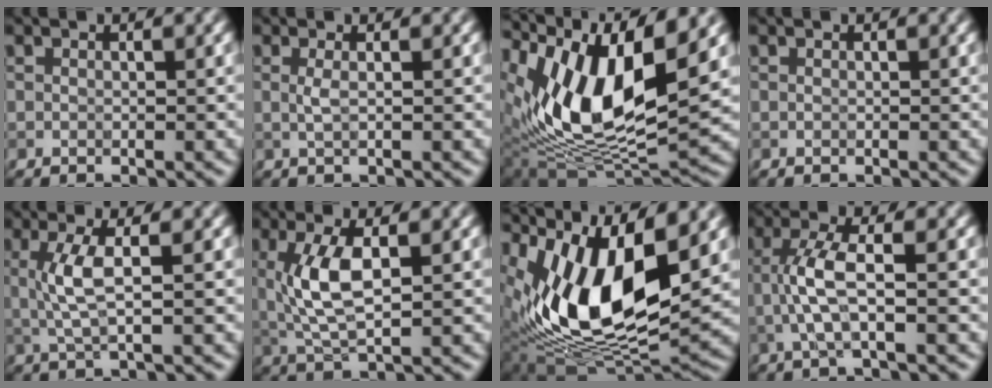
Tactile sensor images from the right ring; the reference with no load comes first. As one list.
[{"total": 1.3, "force": [0.1, 0.4, 1.2], "torque": [-0.021, 0.002, -0.001]}, {"total": 12.8, "force": [4.6, 5.5, 10.6], "torque": [-0.194, 0.003, 0.087]}, {"total": 0.0}, {"total": 3.4, "force": [0.3, 0.7, 3.3], "torque": [-0.073, 0.001, 0.008]}, {"total": 5.3, "force": [0.8, 1.9, 4.9], "torque": [-0.106, 0.002, 0.016]}, {"total": 13.5, "force": [3.2, 6.4, 11.4], "torque": [-0.215, -0.003, 0.057]}, {"total": 3.9, "force": [-0.6, 0.7, 3.8], "torque": [-0.080, 0.011, -0.018]}]